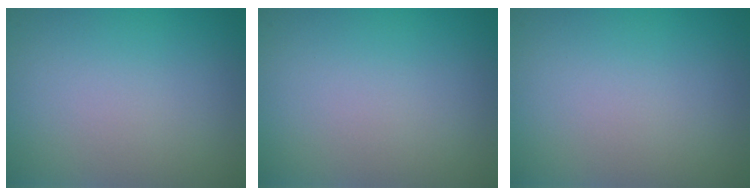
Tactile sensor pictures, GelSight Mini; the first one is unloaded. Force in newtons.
{"total": 0.0}
{"total": 0.0}